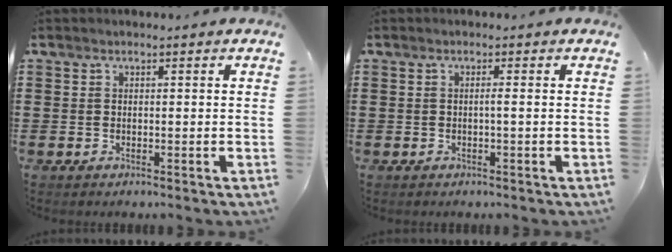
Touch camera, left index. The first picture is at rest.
{"total": 1.1, "force": [-0.1, -0.2, 1.0], "torque": [-0.018, -0.002, -0.004]}